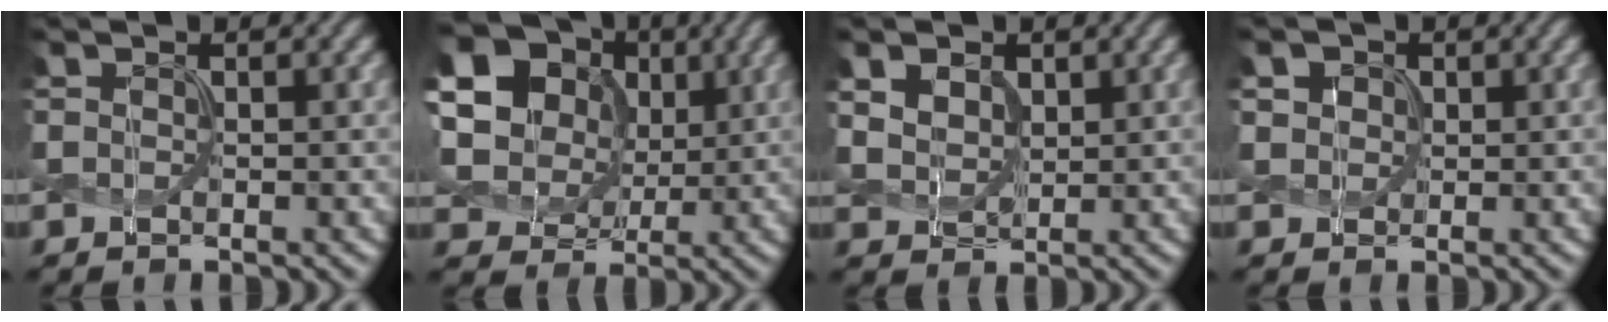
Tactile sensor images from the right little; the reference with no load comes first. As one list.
[{"total": 21.6, "force": [7.1, 18.4, 8.8], "torque": [-0.241, 0.029, 0.115]}, {"total": 3.2, "force": [1.6, 2.2, 1.7], "torque": [-0.049, 0.005, 0.026]}, {"total": 2.6, "force": [1.3, 2.0, 1.2], "torque": [-0.038, 0.009, 0.019]}]